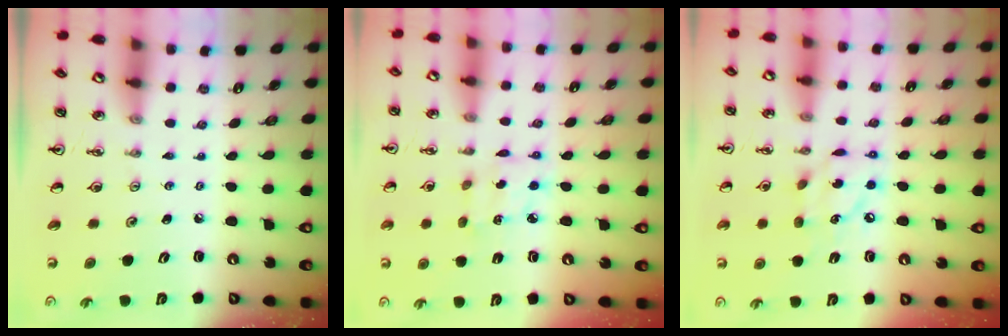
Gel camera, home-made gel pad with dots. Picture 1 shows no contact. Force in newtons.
{"total": 3.8, "press": 3.8, "slide": 0.2}
{"total": 10.6, "press": 10.6, "slide": 0.6}